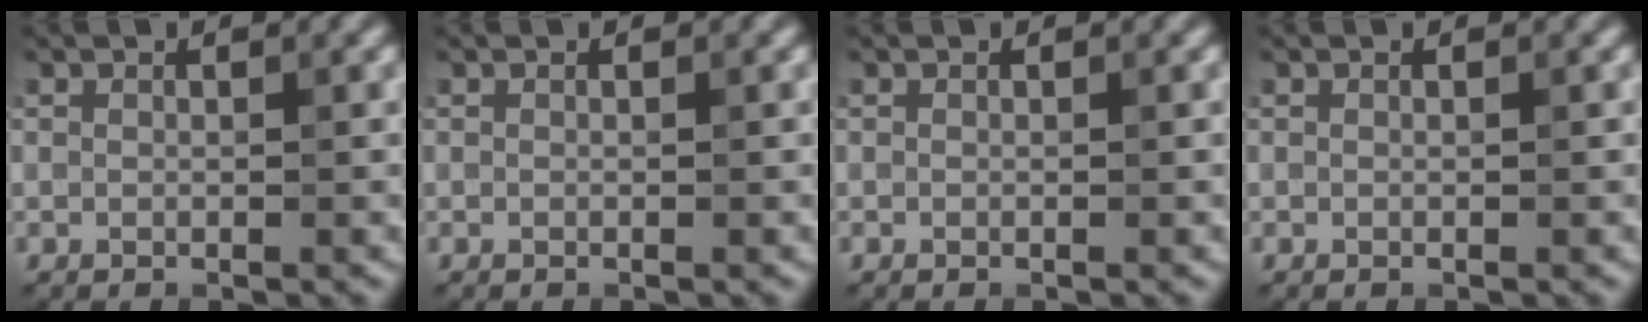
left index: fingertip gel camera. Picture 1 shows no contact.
{"total": 0.0}
{"total": 0.0}
{"total": 0.0}